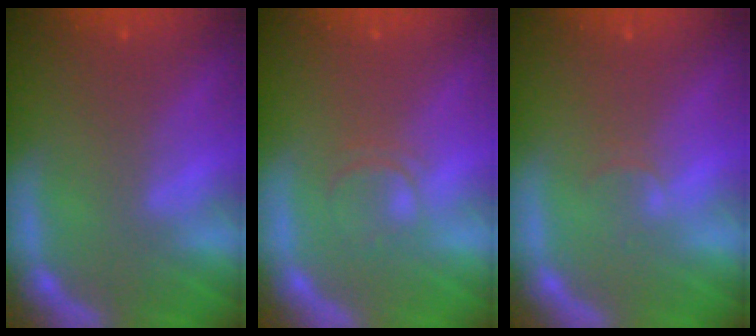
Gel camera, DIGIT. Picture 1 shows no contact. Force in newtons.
{"total": 2.0}
{"total": 1.0}